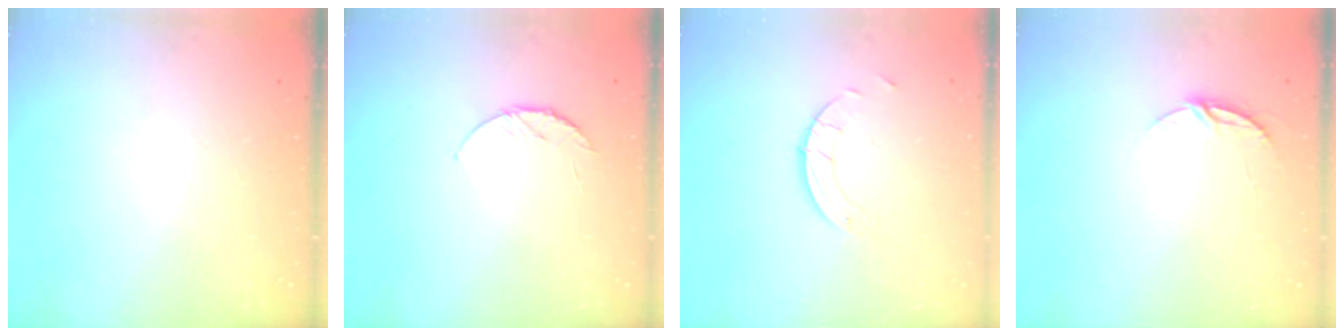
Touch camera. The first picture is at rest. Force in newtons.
{"total": 5.7, "press": 5.7, "slide": 0.7}
{"total": 4.3, "press": 4.3, "slide": 0.3}
{"total": 5.6, "press": 5.5, "slide": 0.6}